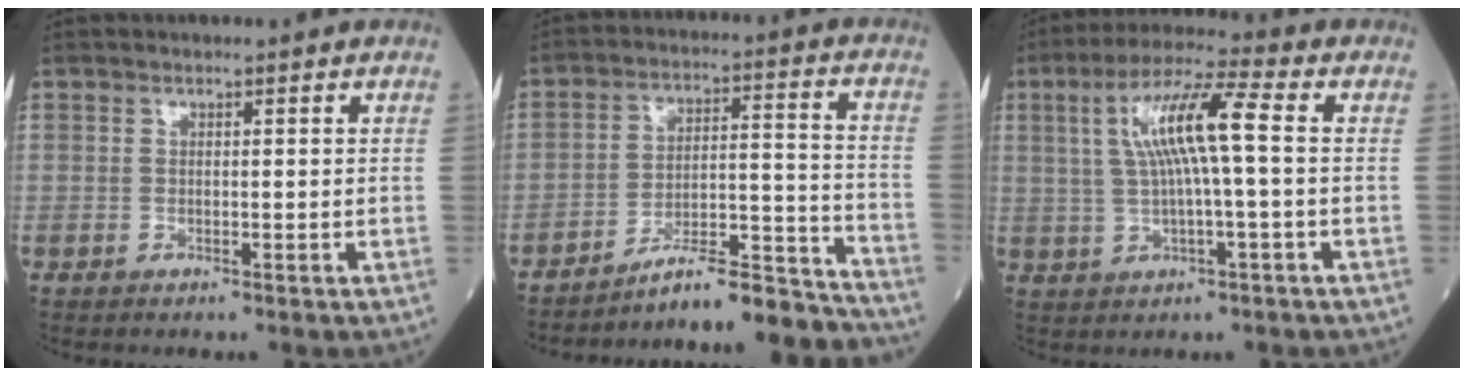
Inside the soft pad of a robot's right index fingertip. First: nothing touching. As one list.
[{"total": 16.1, "force": [-15.7, 0.2, 3.9], "torque": [-0.036, 0.039, -0.233]}, {"total": 10.1, "force": [1.4, 0.5, 10.0], "torque": [-0.191, 0.021, 0.026]}]